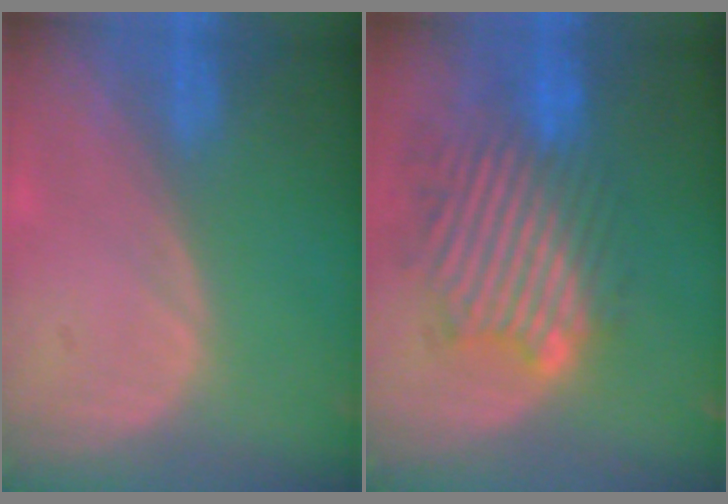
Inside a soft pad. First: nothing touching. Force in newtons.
{"total": 11.0, "press": 10.3, "slide": 3.9}